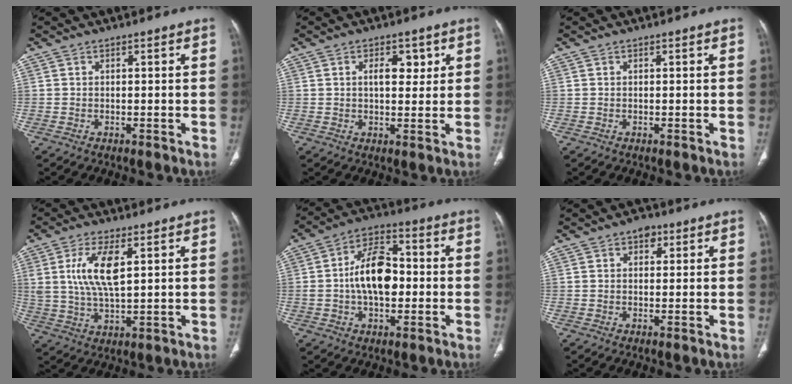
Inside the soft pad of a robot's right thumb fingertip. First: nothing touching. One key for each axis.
{"total": 5.0, "fx": 1.7, "fy": 2.7, "fz": 3.8, "tx": -0.039, "ty": -0.007, "tz": 0.024}
{"total": 0.0}
{"total": 9.9, "fx": 2.9, "fy": 3.9, "fz": 8.6, "tx": -0.176, "ty": -0.011, "tz": 0.061}
{"total": 13.1, "fx": -0.4, "fy": 7.7, "fz": 10.6, "tx": -0.165, "ty": 0.026, "tz": -0.012}
{"total": 3.1, "fx": 1.3, "fy": 2.2, "fz": 1.7, "tx": -0.011, "ty": -0.001, "tz": 0.017}